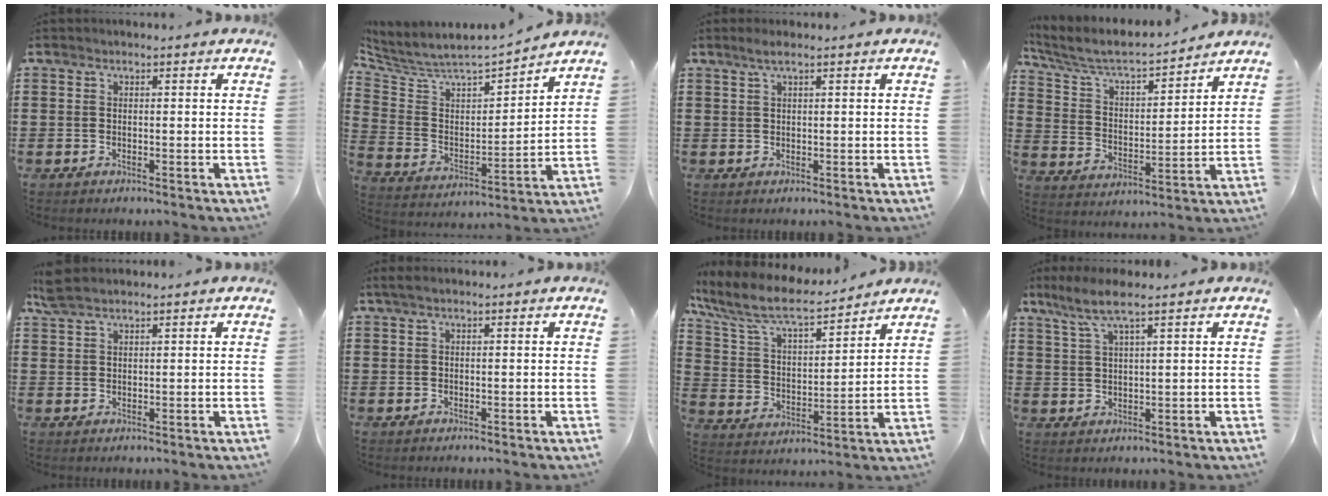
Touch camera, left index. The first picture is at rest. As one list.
[{"total": 4.7, "force": [4.3, 1.3, 1.1], "torque": [-0.052, -0.042, 0.066]}, {"total": 1.8, "force": [0.9, 0.1, 1.6], "torque": [-0.030, 0.000, 0.017]}, {"total": 5.9, "force": [5.2, 1.0, 2.7], "torque": [-0.076, -0.034, 0.082]}, {"total": 3.0, "force": [2.3, 0.8, 1.6], "torque": [-0.038, 0.003, 0.045]}, {"total": 0.9, "force": [0.3, 0.1, 0.8], "torque": [-0.016, -0.002, 0.006]}, {"total": 8.8, "force": [7.3, 1.9, 4.5], "torque": [-0.117, -0.037, 0.123]}, {"total": 5.4, "force": [3.6, 0.5, 4.0], "torque": [-0.094, -0.003, 0.063]}]